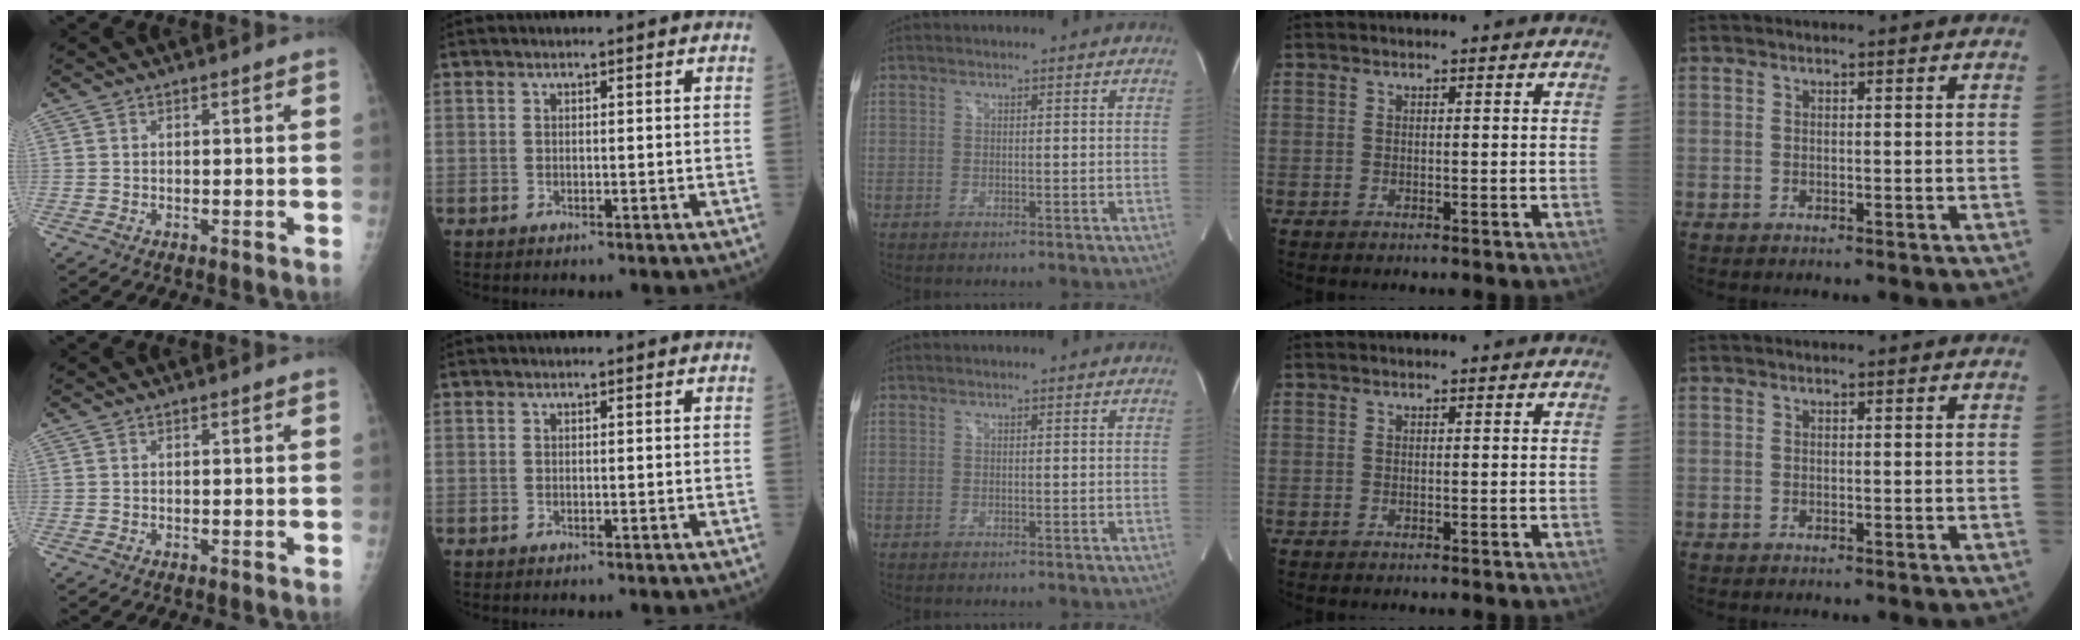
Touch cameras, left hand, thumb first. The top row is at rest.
{}